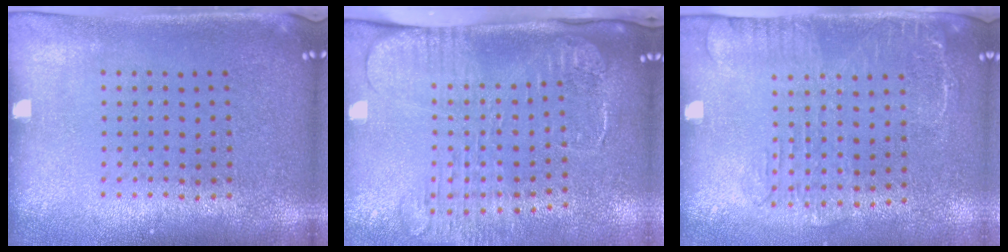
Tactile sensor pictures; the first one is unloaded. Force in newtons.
{"total": 2.6, "press": 2.1, "slide": 1.7}
{"total": 1.7, "press": 1.3, "slide": 1.0}